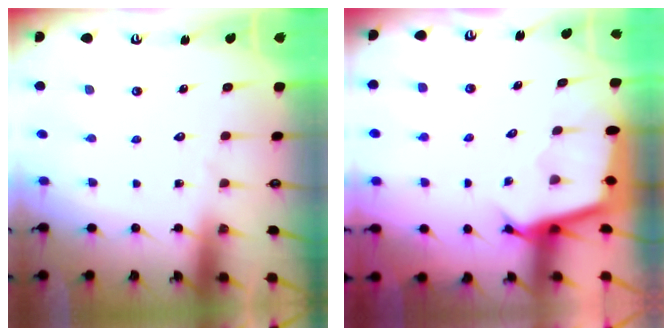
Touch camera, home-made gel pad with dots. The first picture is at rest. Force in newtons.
{"total": 2.7, "press": 2.7, "slide": 0.1}